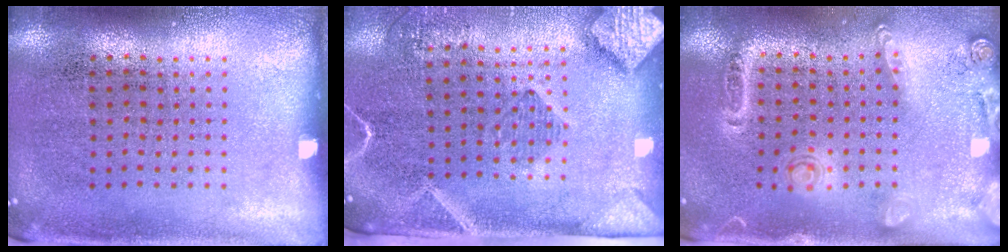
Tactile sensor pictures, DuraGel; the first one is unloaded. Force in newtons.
{"total": 2.7, "press": 2.0, "slide": 1.8}
{"total": 1.6, "press": 1.4, "slide": 0.8}